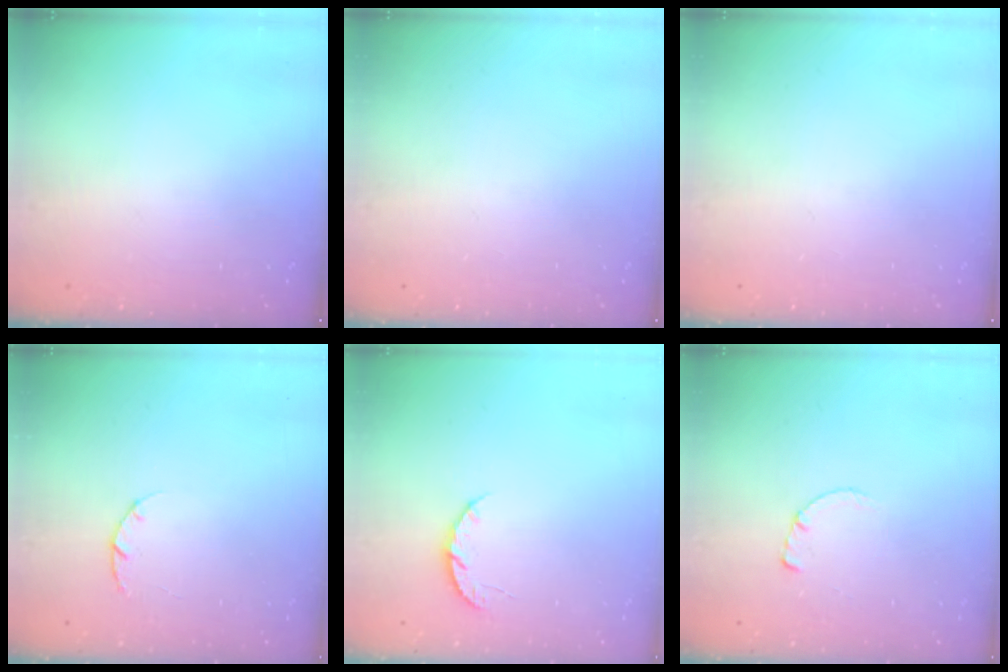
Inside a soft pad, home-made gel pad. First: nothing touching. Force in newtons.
{"total": 0.0}
{"total": 0.0}
{"total": 2.0, "press": 1.9, "slide": 0.4}
{"total": 5.0, "press": 4.9, "slide": 0.6}
{"total": 0.7, "press": 0.6, "slide": 0.2}